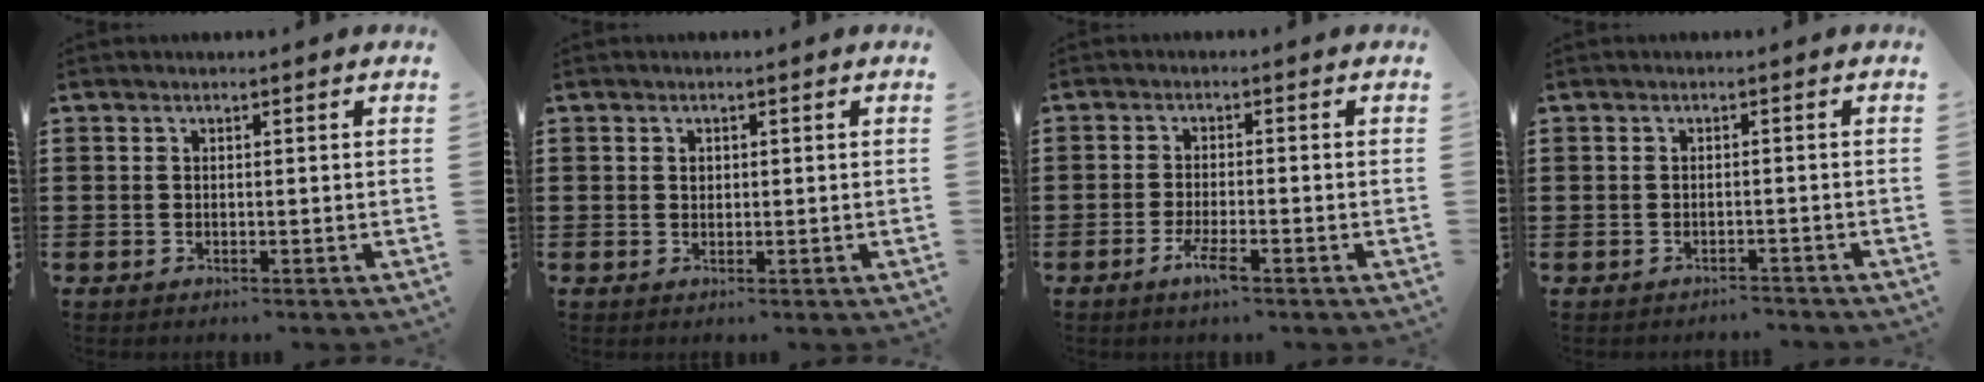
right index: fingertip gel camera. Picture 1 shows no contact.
{"total": 0.9, "force": [0.3, 0.7, 0.4], "torque": [-0.011, 0.003, 0.006]}
{"total": 3.3, "force": [-2.0, 0.4, 2.6], "torque": [-0.057, -0.006, -0.038]}
{"total": 1.4, "force": [-1.3, 0.3, -0.1], "torque": [-0.004, 0.004, -0.031]}